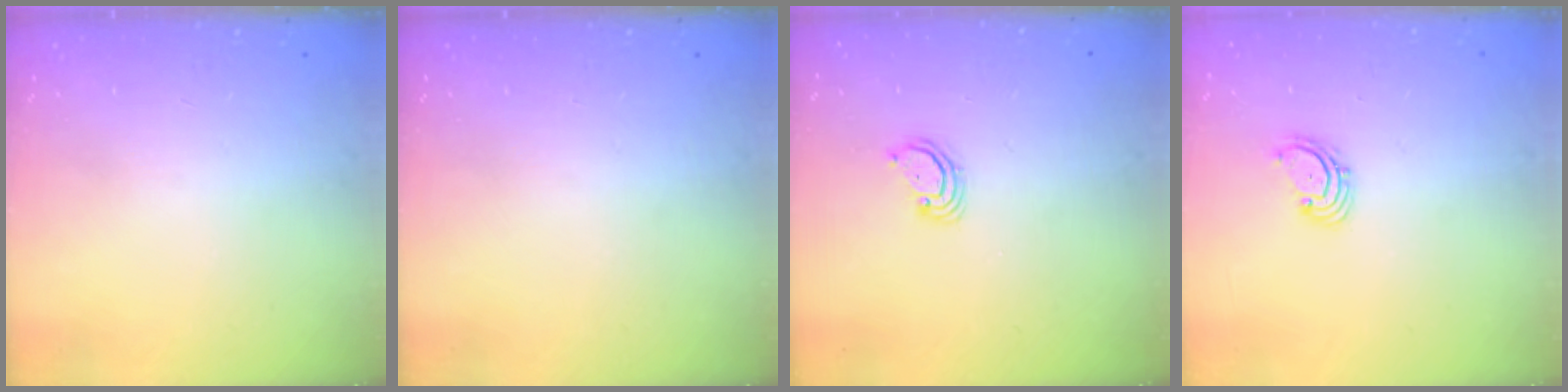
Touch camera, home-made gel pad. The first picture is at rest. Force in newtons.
{"total": 0.0}
{"total": 2.8, "press": 2.8, "slide": 0.3}
{"total": 1.8, "press": 1.7, "slide": 0.6}